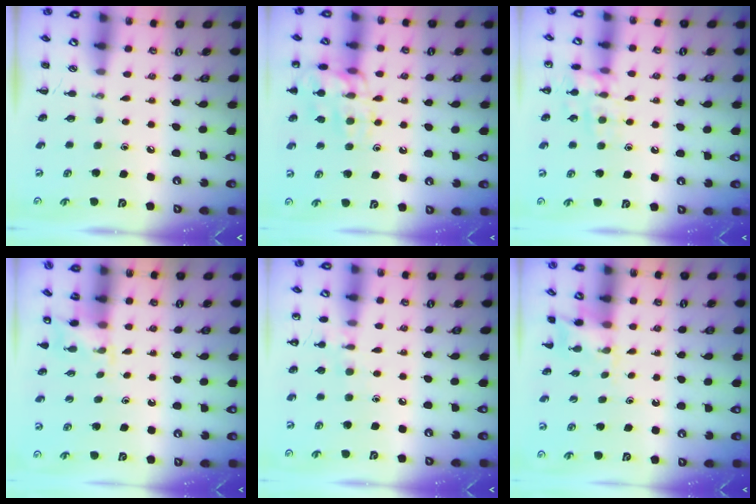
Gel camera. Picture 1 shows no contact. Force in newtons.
{"total": 14.1, "press": 14.1, "slide": 1.1}
{"total": 10.7, "press": 10.7, "slide": 0.8}
{"total": 2.5, "press": 2.4, "slide": 0.9}
{"total": 6.2, "press": 5.9, "slide": 1.9}
{"total": 3.0, "press": 2.9, "slide": 0.9}